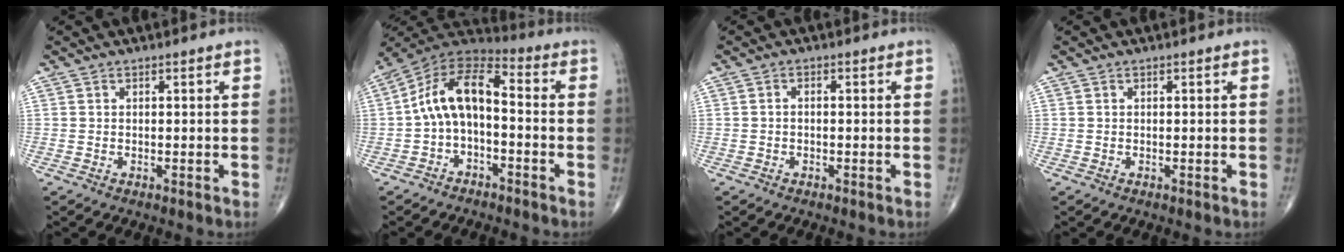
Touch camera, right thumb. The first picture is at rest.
{"total": 11.6, "force": [-1.4, 6.4, 9.6], "torque": [-0.165, 0.054, -0.038]}
{"total": 0.7, "force": [-0.2, 0.4, 0.6], "torque": [-0.008, 0.003, -0.007]}
{"total": 0.0}